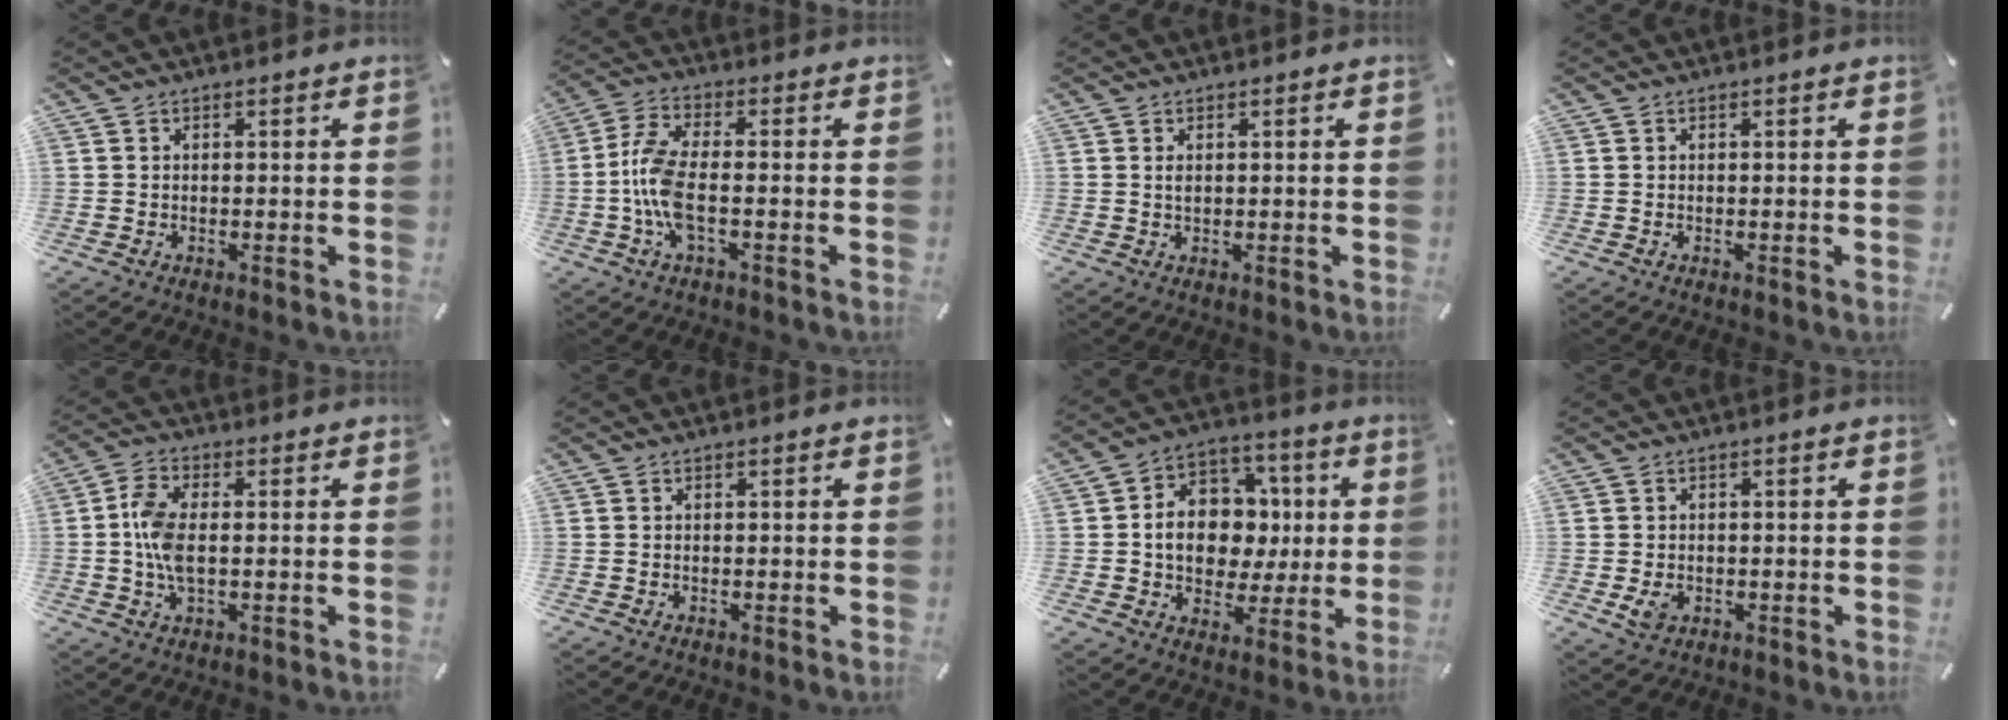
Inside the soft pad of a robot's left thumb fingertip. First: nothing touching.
{"total": 8.7, "force": [-1.7, 3.2, 7.9], "torque": [-0.171, -0.009, -0.032]}
{"total": 0.9, "force": [0.3, 0.4, 0.8], "torque": [-0.017, 0.001, 0.005]}
{"total": 0.0}
{"total": 7.5, "force": [-0.1, 3.8, 6.5], "torque": [-0.151, -0.001, -0.007]}
{"total": 0.0}
{"total": 12.9, "force": [-0.1, 11.0, 6.8], "torque": [-0.127, 0.009, 0.007]}
{"total": 3.2, "force": [-0.8, 2.6, 1.8], "torque": [-0.028, -0.002, -0.015]}